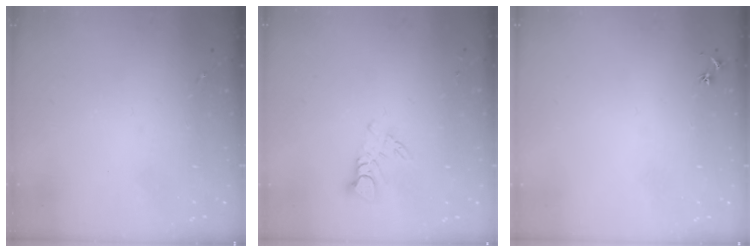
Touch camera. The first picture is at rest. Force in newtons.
{"total": 5.0, "press": 5.0, "slide": 0.3}
{"total": 3.0, "press": 2.9, "slide": 0.4}